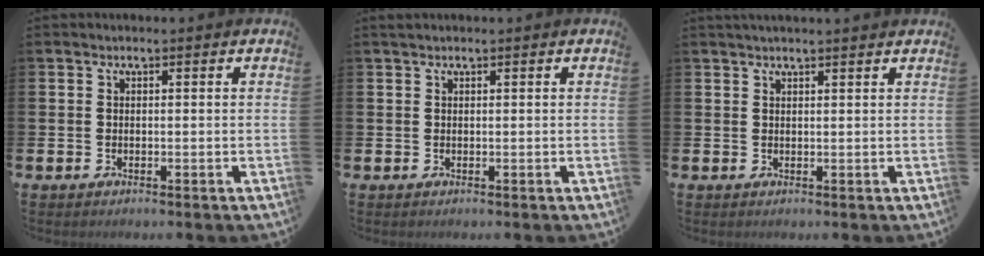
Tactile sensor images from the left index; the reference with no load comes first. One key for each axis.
{"total": 0.7, "fx": 0.6, "fy": 0.1, "fz": 0.3, "tx": 0.002, "ty": 0.001, "tz": 0.008}
{"total": 1.4, "fx": 1.3, "fy": -0.1, "fz": 0.4, "tx": -0.005, "ty": -0.002, "tz": 0.024}